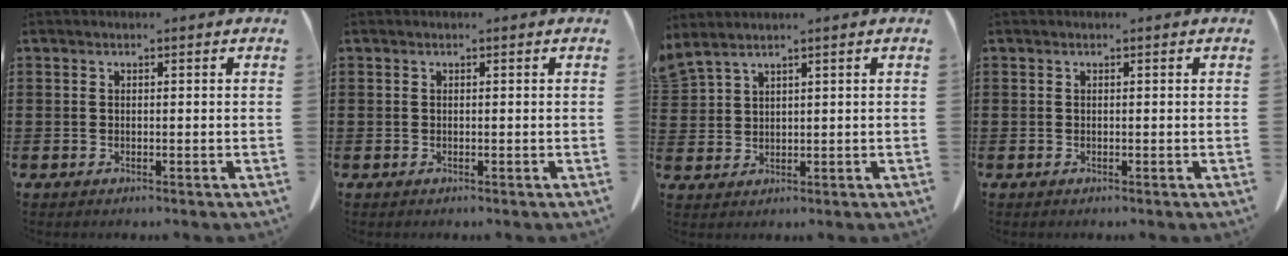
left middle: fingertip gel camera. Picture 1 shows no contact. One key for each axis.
{"total": 0.0}
{"total": 1.9, "fx": 1.8, "fy": 0.0, "fz": 0.6, "tx": -0.017, "ty": -0.001, "tz": 0.035}
{"total": 0.0}